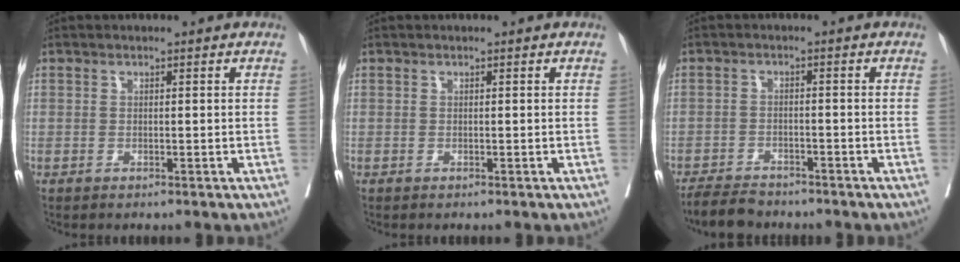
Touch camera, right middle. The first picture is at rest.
{"total": 0.0}
{"total": 5.1, "force": [-4.8, 1.3, 1.2], "torque": [-0.021, -0.013, -0.083]}